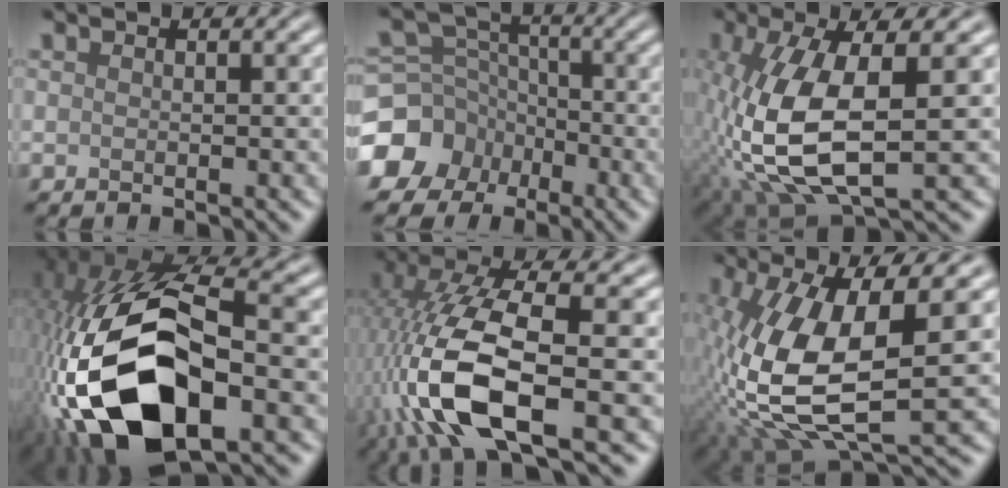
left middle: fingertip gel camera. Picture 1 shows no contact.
{"total": 9.0, "force": [-5.0, 7.3, 1.8], "torque": [-0.042, -0.009, -0.108]}
{"total": 10.1, "force": [-1.3, 4.0, 9.1], "torque": [-0.214, -0.009, -0.024]}
{"total": 18.8, "force": [-5.7, 9.4, 15.3], "torque": [-0.322, -0.027, -0.088]}
{"total": 11.7, "force": [-3.8, 4.2, 10.3], "torque": [-0.232, 0.000, -0.074]}
{"total": 11.7, "force": [-1.1, 4.6, 10.7], "torque": [-0.247, -0.010, -0.018]}